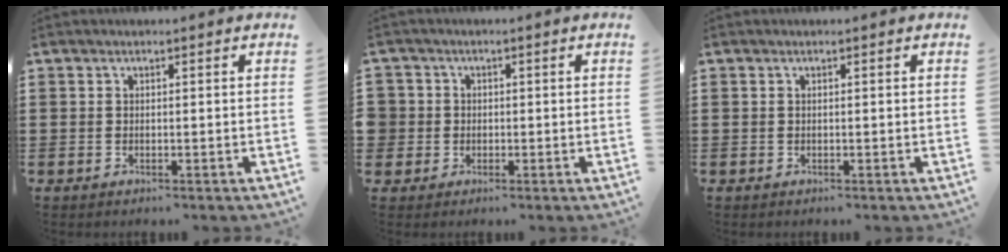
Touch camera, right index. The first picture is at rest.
{"total": 2.7, "force": [-0.3, 2.7, 0.2], "torque": [-0.025, 0.008, -0.011]}
{"total": 0.0}